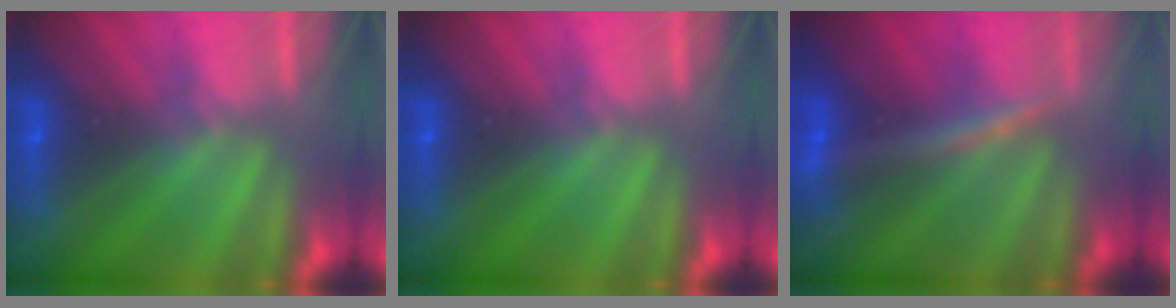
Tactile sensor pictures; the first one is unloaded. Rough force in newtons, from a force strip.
{"total": 0.0}
{"total": 2.4}